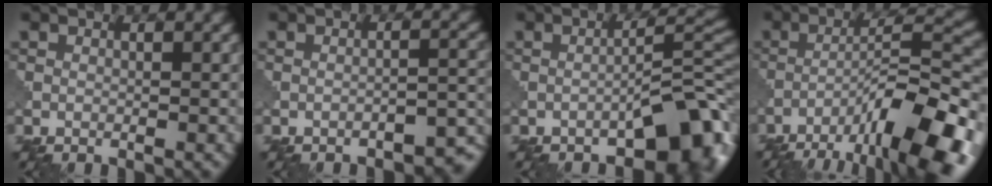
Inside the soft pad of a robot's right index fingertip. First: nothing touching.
{"total": 3.2, "force": [-2.7, 0.5, 1.6], "torque": [-0.018, 0.008, -0.039]}
{"total": 6.8, "force": [-4.2, 2.0, 4.9], "torque": [-0.053, 0.016, -0.064]}
{"total": 12.6, "force": [-7.7, 2.7, 9.6], "torque": [-0.150, 0.009, -0.127]}